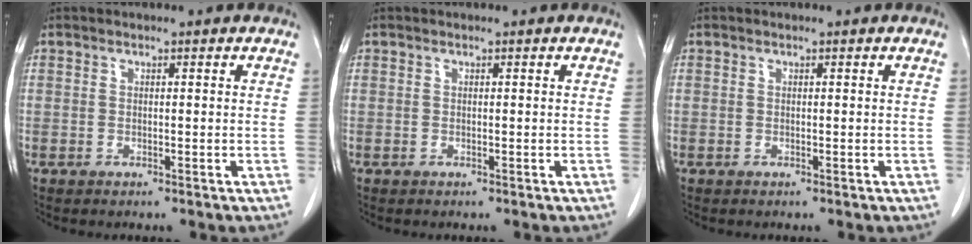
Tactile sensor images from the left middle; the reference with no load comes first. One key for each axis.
{"total": 0.0}
{"total": 0.0}